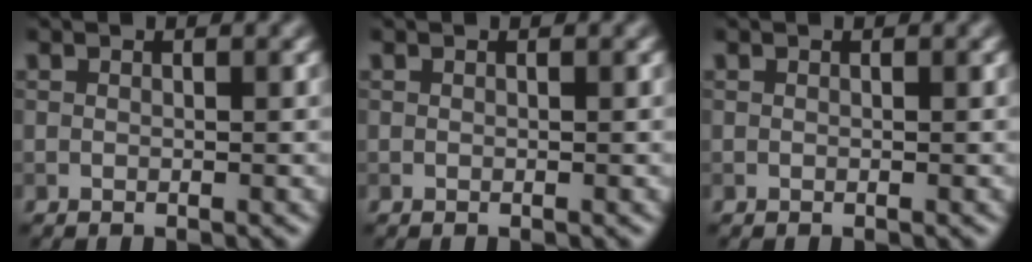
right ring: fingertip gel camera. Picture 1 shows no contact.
{"total": 0.0}
{"total": 0.0}